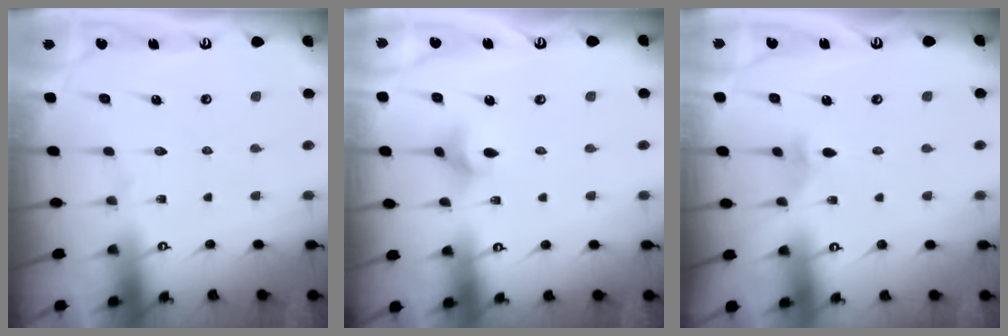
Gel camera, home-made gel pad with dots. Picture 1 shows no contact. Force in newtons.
{"total": 3.4, "press": 3.3, "slide": 0.6}
{"total": 2.8, "press": 2.7, "slide": 0.7}